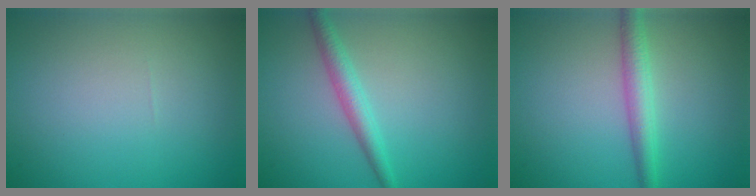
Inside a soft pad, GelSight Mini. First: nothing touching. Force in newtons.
{"total": 2.4, "press": 2.4, "slide": 0.1}
{"total": 2.8, "press": 2.8, "slide": 0.1}